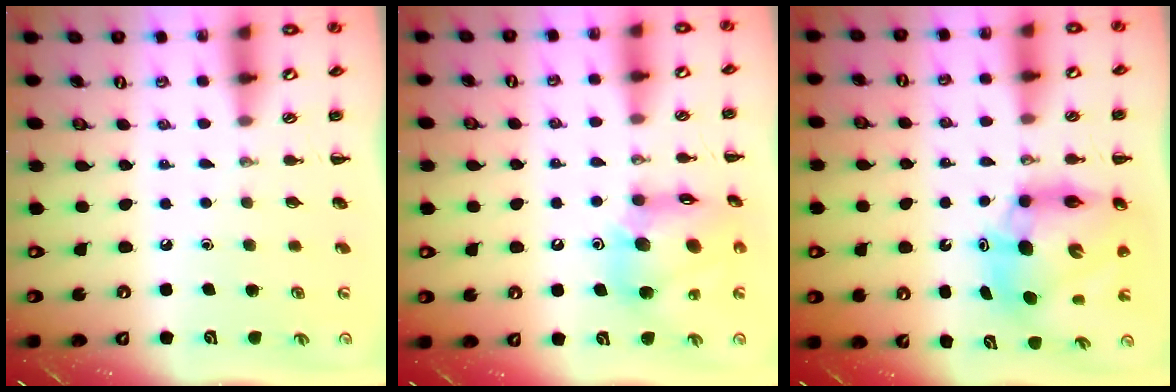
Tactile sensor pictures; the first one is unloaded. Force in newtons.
{"total": 15.9, "press": 15.6, "slide": 3.1}
{"total": 11.3, "press": 10.8, "slide": 3.2}